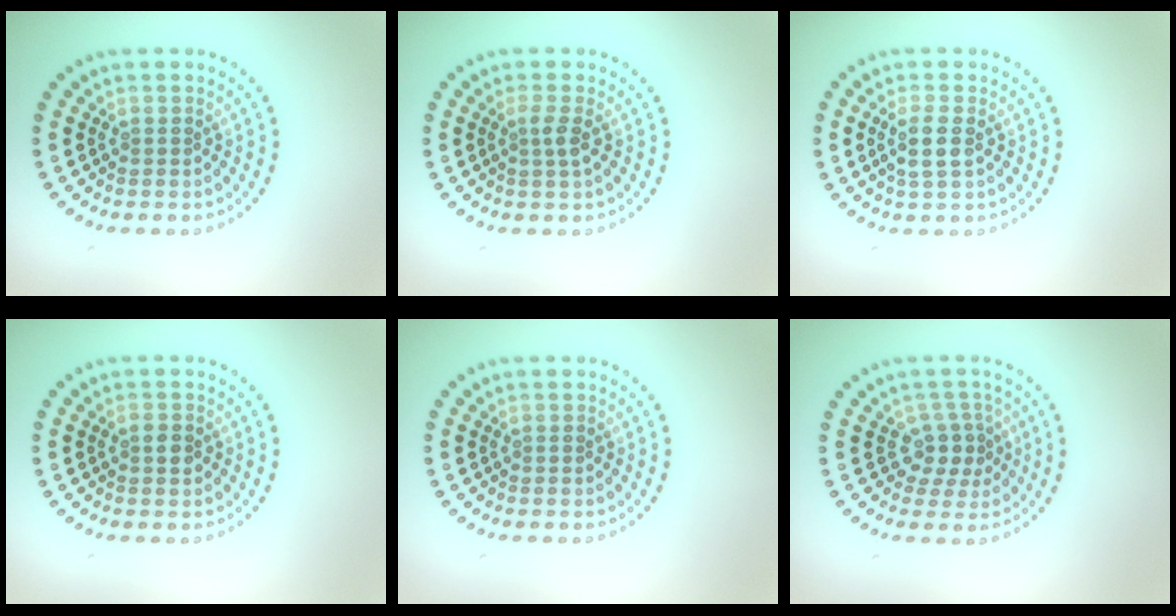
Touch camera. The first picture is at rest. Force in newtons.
{"total": 1.4, "press": 1.1, "slide": 0.9}
{"total": 2.4, "press": 2.1, "slide": 1.2}
{"total": 1.5, "press": 1.5, "slide": 0.1}
{"total": 0.0}
{"total": 2.5, "press": 1.9, "slide": 1.6}